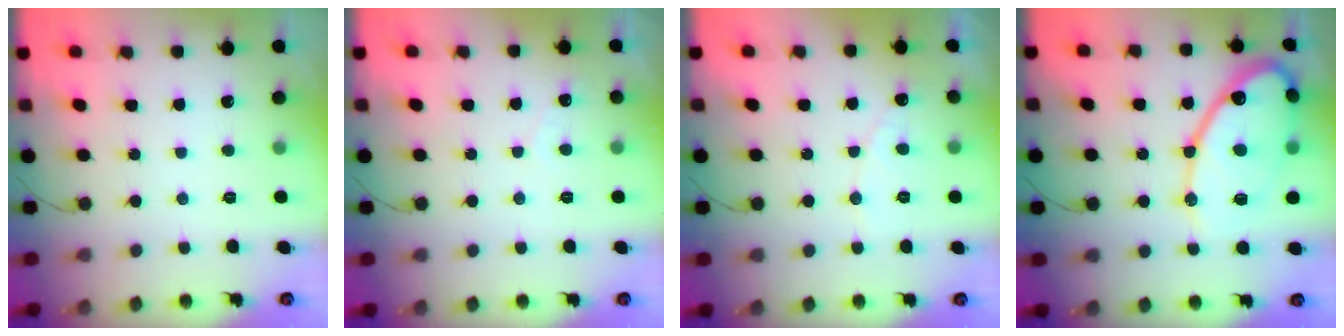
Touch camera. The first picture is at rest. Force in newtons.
{"total": 2.2, "press": 2.2, "slide": 0.0}
{"total": 3.9, "press": 3.9, "slide": 0.2}
{"total": 18.3, "press": 18.2, "slide": 1.7}